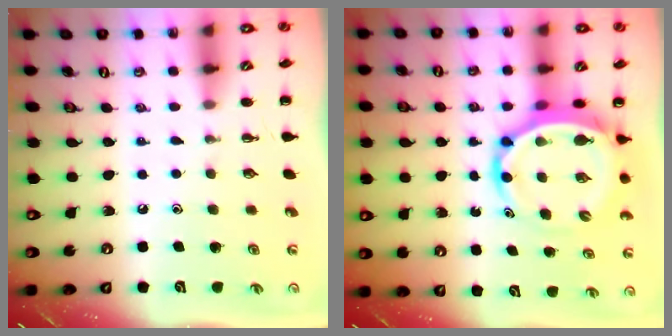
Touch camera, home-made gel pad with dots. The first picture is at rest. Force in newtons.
{"total": 8.4, "press": 8.1, "slide": 2.4}